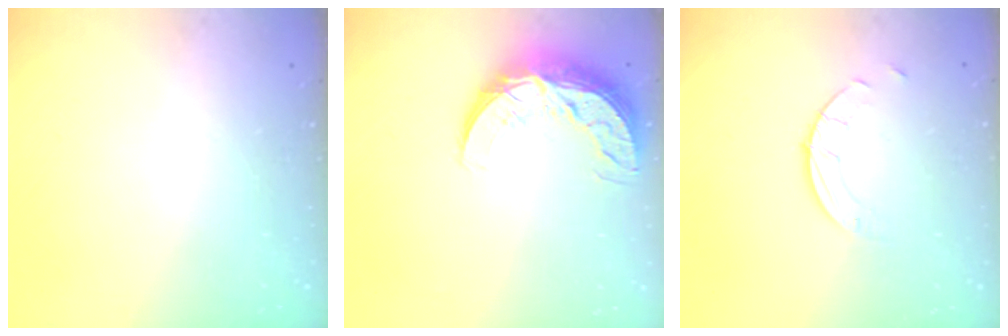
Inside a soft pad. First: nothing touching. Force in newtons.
{"total": 12.6, "press": 12.6, "slide": 0.8}
{"total": 2.5, "press": 2.5, "slide": 0.2}